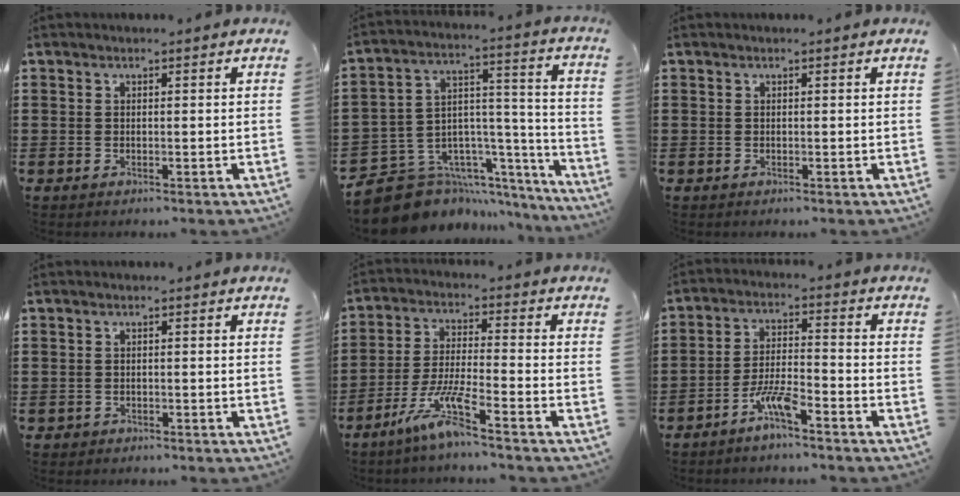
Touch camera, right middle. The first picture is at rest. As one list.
[{"total": 10.3, "force": [-8.4, 5.4, 2.6], "torque": [-0.076, 0.005, -0.156]}, {"total": 0.0}, {"total": 0.7, "force": [-0.6, 0.3, 0.0], "torque": [-0.003, 0.000, -0.014]}, {"total": 7.9, "force": [-5.7, 0.4, 5.5], "torque": [-0.122, -0.013, -0.113]}, {"total": 5.7, "force": [-4.2, 0.6, 3.9], "torque": [-0.093, -0.005, -0.083]}]